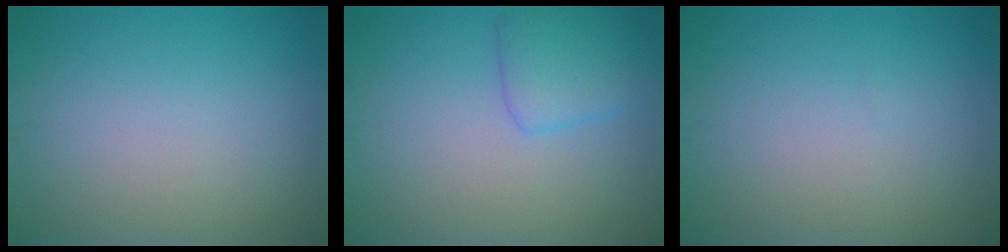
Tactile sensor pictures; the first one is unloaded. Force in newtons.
{"total": 2.7, "press": 2.7, "slide": 0.1}
{"total": 0.0}